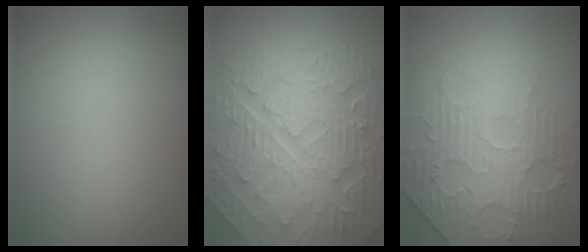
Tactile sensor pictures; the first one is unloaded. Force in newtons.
{"total": 10.3, "press": 7.0, "slide": 7.5}
{"total": 4.8, "press": 3.8, "slide": 3.0}